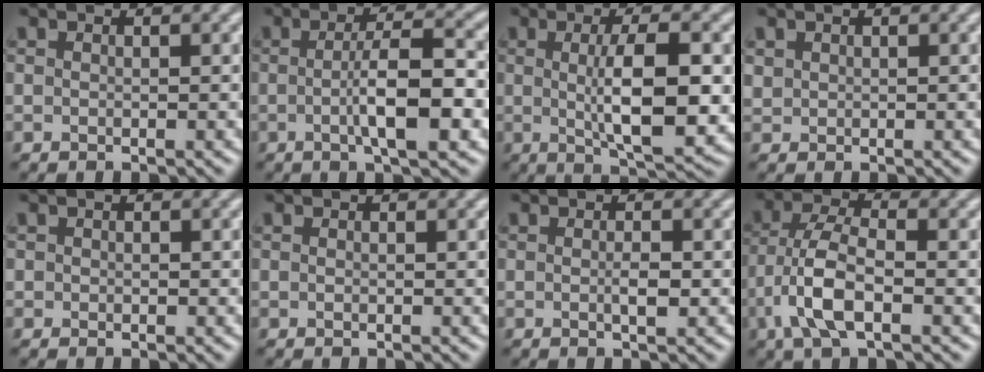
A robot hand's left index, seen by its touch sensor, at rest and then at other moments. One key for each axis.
{"total": 6.2, "fx": -0.9, "fy": 1.3, "fz": 6.0, "tx": -0.099, "ty": 0.002, "tz": -0.015}
{"total": 7.7, "fx": 0.1, "fy": 2.1, "fz": 7.4, "tx": -0.115, "ty": -0.005, "tz": 0.005}
{"total": 0.8, "fx": 0.5, "fy": 0.7, "fz": 0.1, "tx": -0.003, "ty": -0.002, "tz": 0.014}
{"total": 0.5, "fx": 0.0, "fy": 0.5, "fz": 0.1, "tx": 0.003, "ty": -0.003, "tz": -0.002}
{"total": 0.0}
{"total": 1.4, "fx": -0.1, "fy": 0.3, "fz": 1.3, "tx": -0.025, "ty": -0.002, "tz": -0.002}
{"total": 5.8, "fx": -2.2, "fy": 2.3, "fz": 4.8, "tx": -0.105, "ty": 0.006, "tz": -0.047}